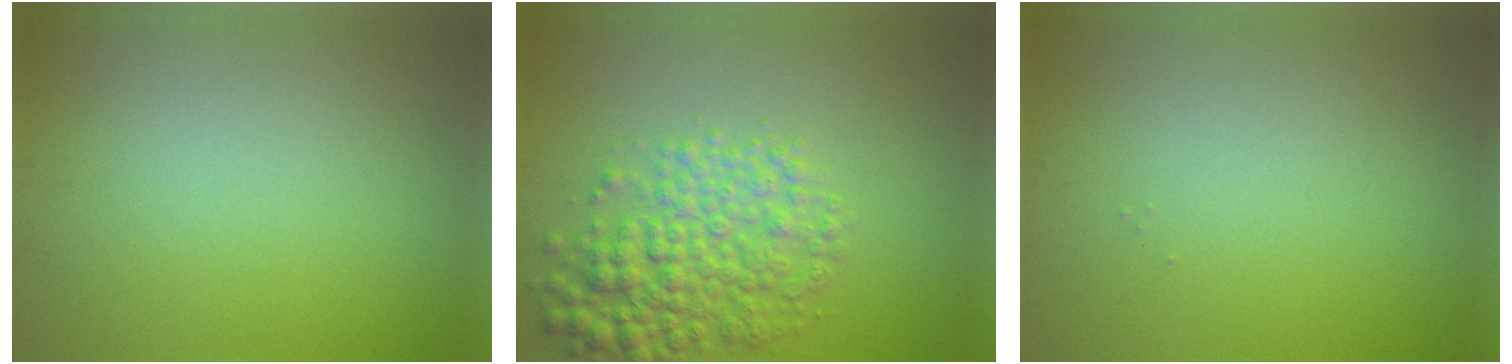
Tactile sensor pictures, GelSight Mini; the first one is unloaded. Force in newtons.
{"total": 5.5, "press": 5.5, "slide": 0.1}
{"total": 0.0}